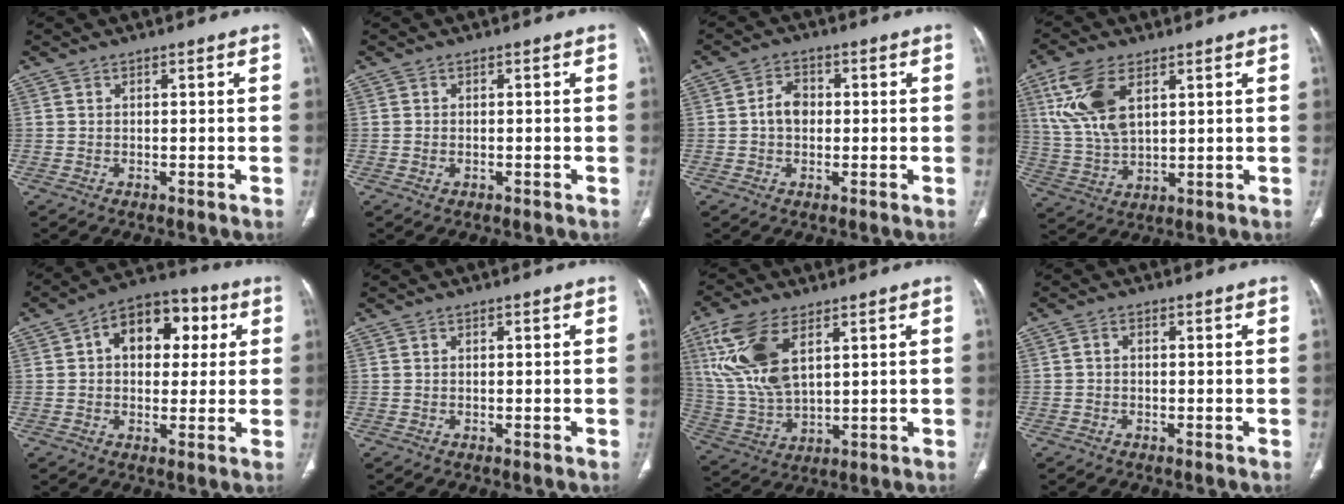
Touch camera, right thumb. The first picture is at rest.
{"total": 0.8, "force": [-0.3, 0.6, 0.5], "torque": [-0.014, 0.004, -0.001]}
{"total": 4.6, "force": [0.0, 3.5, 2.9], "torque": [-0.038, 0.012, -0.006]}
{"total": 12.3, "force": [5.0, 6.3, 9.3], "torque": [-0.198, -0.012, 0.106]}
{"total": 13.2, "force": [3.5, 8.8, 9.3], "torque": [-0.096, 0.019, 0.046]}
{"total": 0.0}
{"total": 15.1, "force": [6.1, 7.3, 11.7], "torque": [-0.254, -0.015, 0.130]}
{"total": 1.0, "force": [-0.1, 0.8, 0.7], "torque": [-0.009, 0.004, -0.004]}